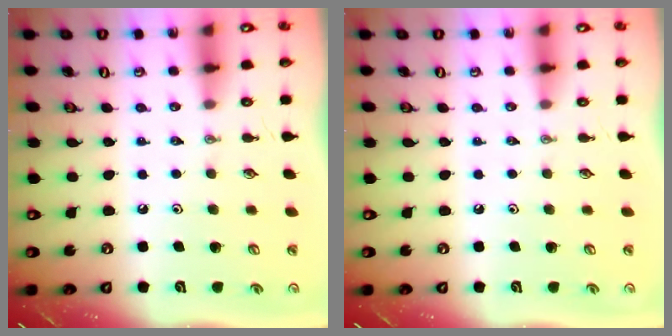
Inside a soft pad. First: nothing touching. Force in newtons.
{"total": 0.0}